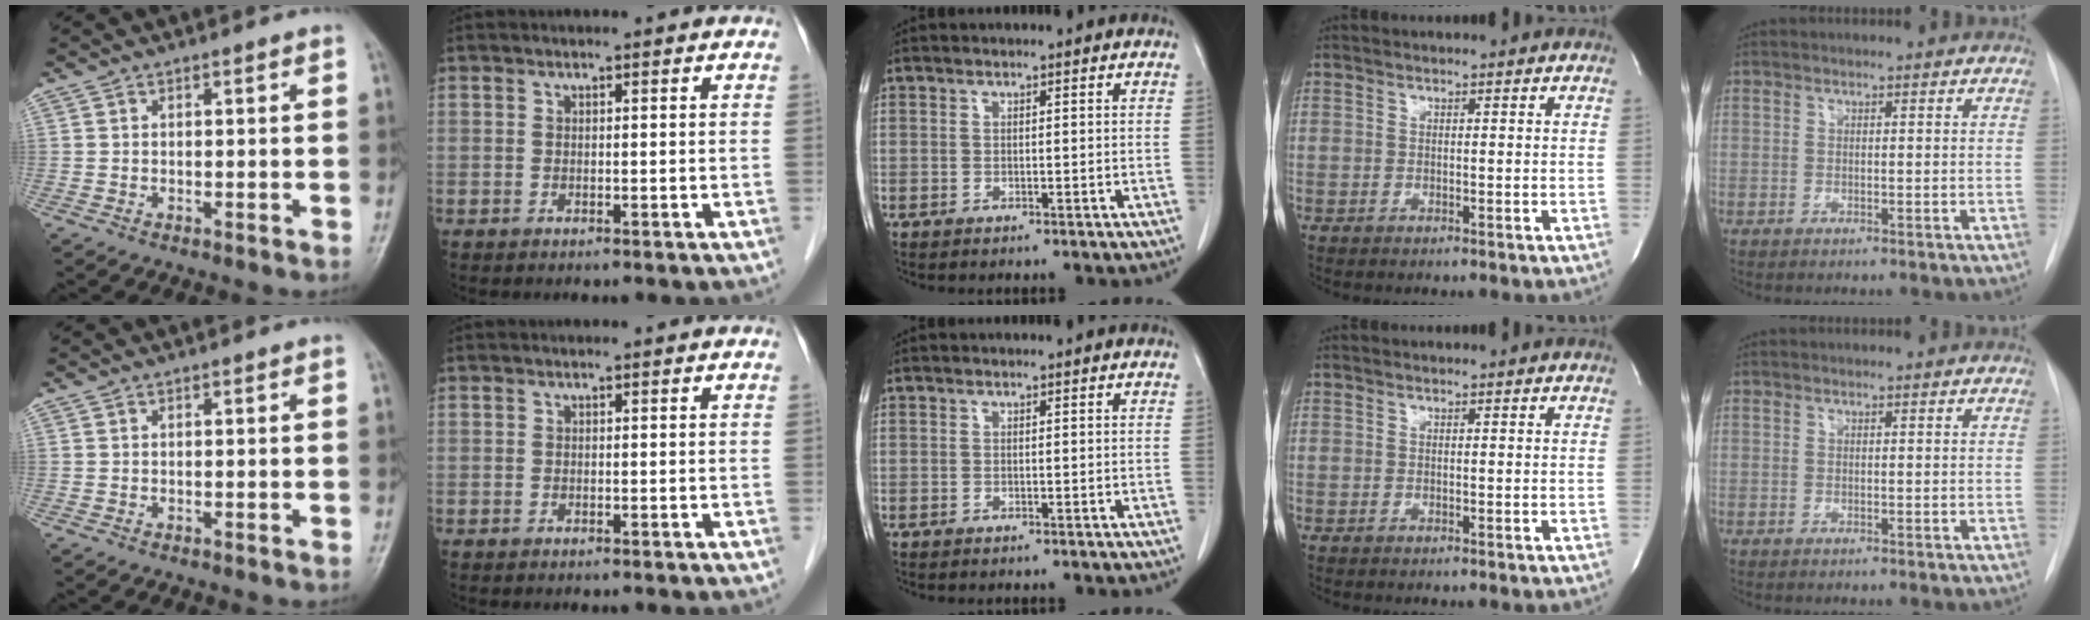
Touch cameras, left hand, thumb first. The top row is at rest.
{}